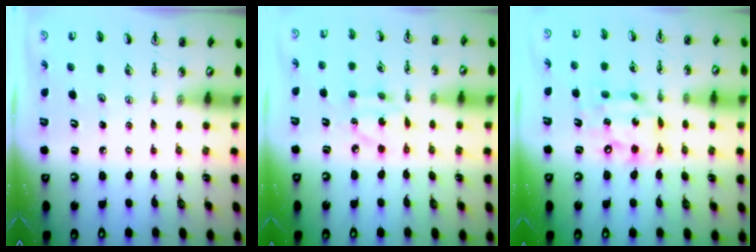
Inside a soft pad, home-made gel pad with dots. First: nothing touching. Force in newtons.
{"total": 5.9, "press": 5.9, "slide": 0.3}
{"total": 13.7, "press": 13.6, "slide": 1.3}